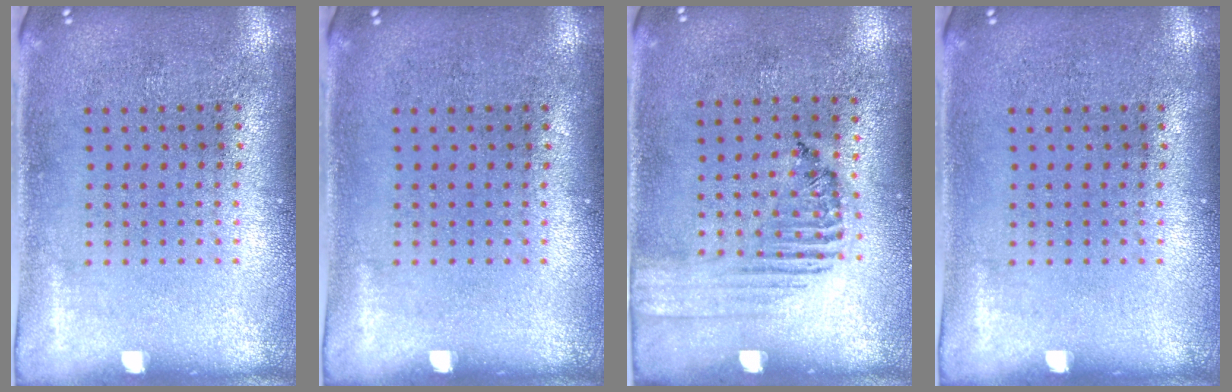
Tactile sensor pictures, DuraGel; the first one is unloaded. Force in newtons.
{"total": 0.0}
{"total": 1.6, "press": 1.2, "slide": 1.0}
{"total": 0.0}